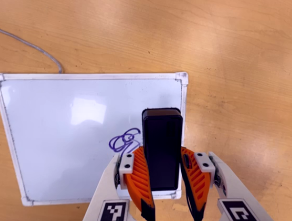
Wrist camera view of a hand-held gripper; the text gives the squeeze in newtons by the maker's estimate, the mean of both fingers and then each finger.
{"total": 8.0, "left": 6.6, "right": 9.4}